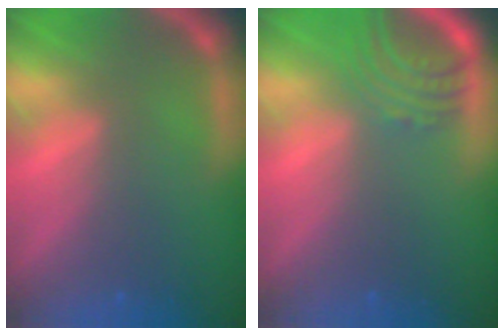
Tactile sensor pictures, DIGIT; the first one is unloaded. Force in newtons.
{"total": 4.5}